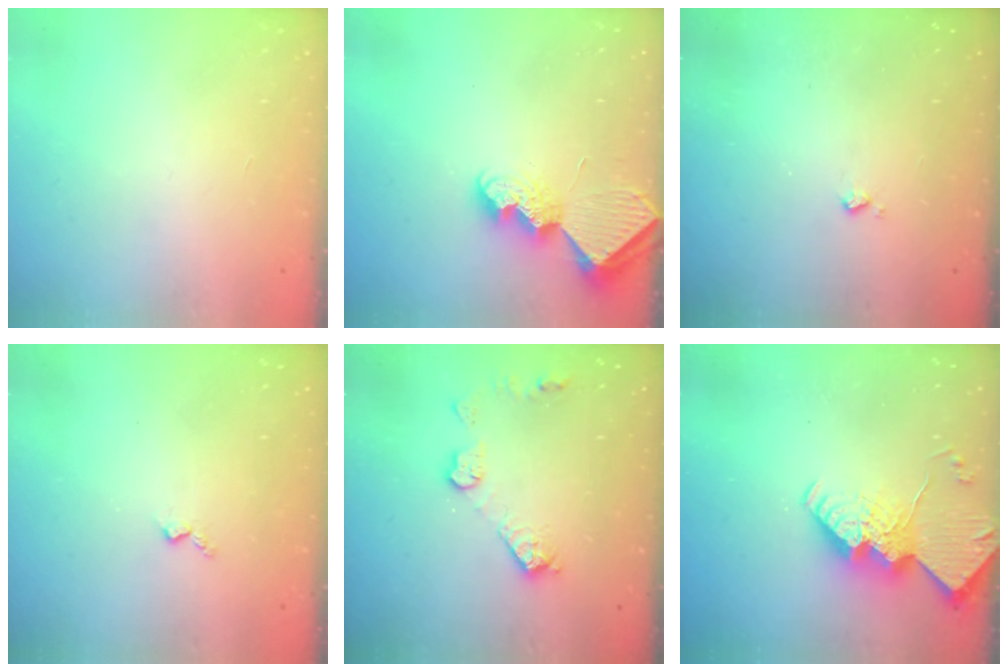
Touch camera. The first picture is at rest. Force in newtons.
{"total": 7.7, "press": 7.7, "slide": 0.5}
{"total": 3.8, "press": 3.8, "slide": 0.6}
{"total": 2.9, "press": 2.9, "slide": 0.5}
{"total": 9.9, "press": 9.9, "slide": 0.6}
{"total": 15.2, "press": 15.2, "slide": 1.4}